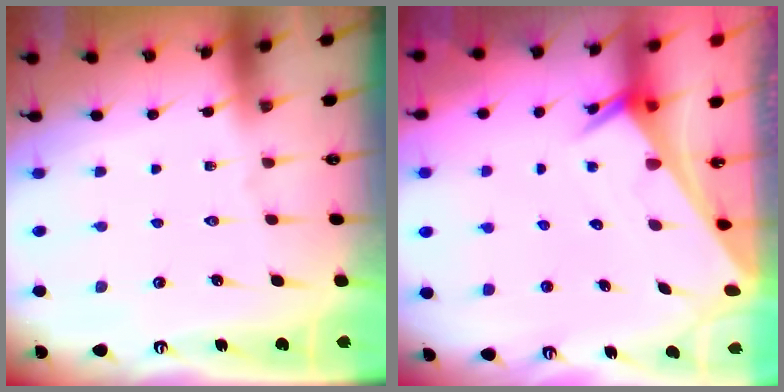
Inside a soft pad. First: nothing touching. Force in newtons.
{"total": 2.7, "press": 2.7, "slide": 0.1}